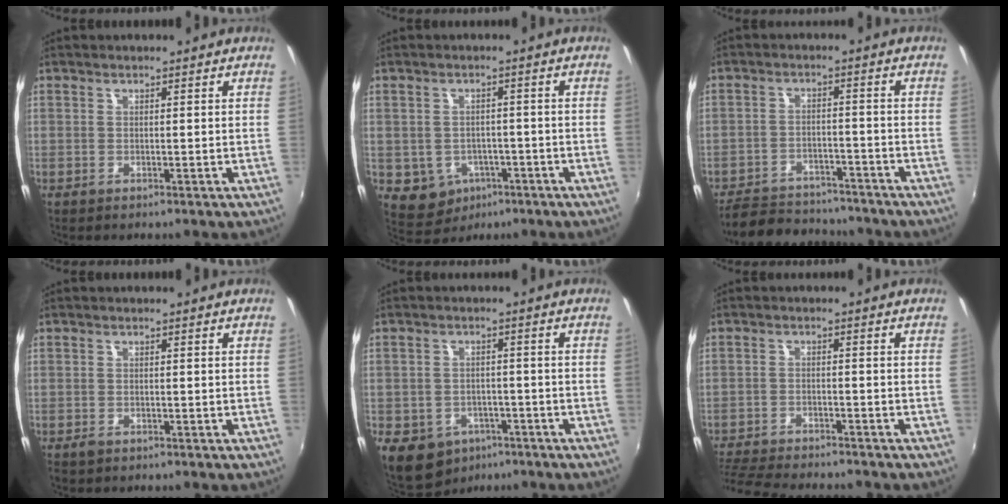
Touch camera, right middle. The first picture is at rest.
{"total": 6.9, "force": [-2.7, 5.9, 2.3], "torque": [-0.061, -0.003, -0.022]}
{"total": 10.8, "force": [-9.6, 3.6, 3.4], "torque": [-0.093, -0.002, -0.144]}
{"total": 1.2, "force": [-0.9, 0.7, 0.4], "torque": [-0.010, -0.003, -0.017]}
{"total": 10.2, "force": [-5.7, 7.6, 3.6], "torque": [-0.100, -0.002, -0.073]}
{"total": 11.1, "force": [-10.0, 1.9, 4.3], "torque": [-0.114, -0.020, -0.169]}